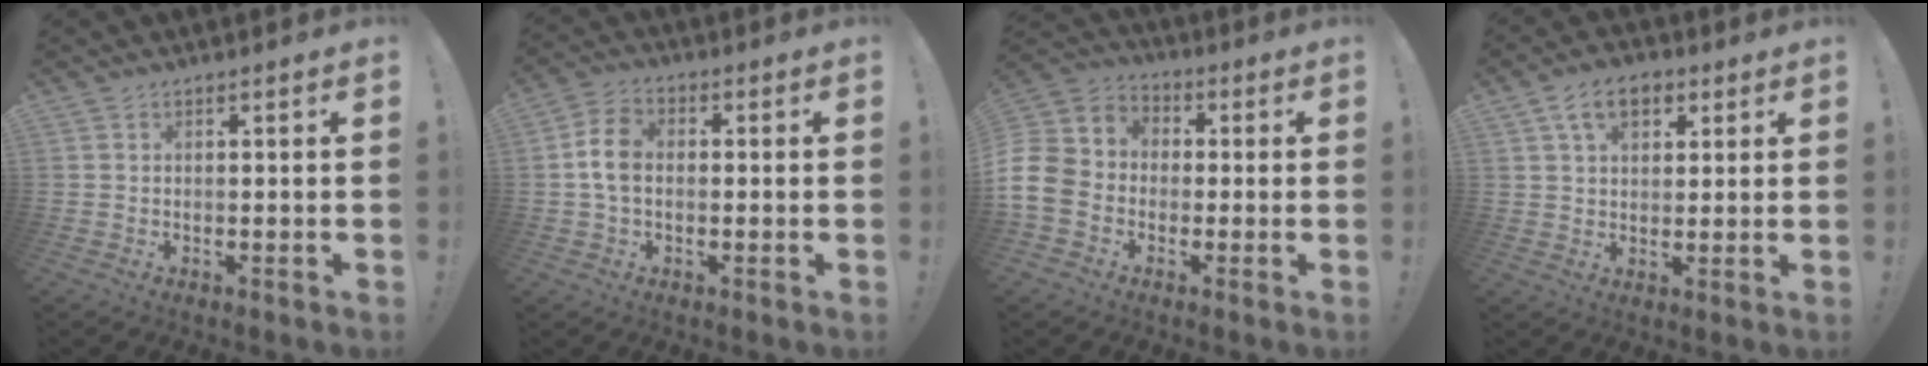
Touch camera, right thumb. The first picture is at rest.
{"total": 7.9, "force": [-0.5, 5.3, 5.8], "torque": [-0.097, 0.012, -0.005]}
{"total": 11.5, "force": [-3.8, 9.6, 5.2], "torque": [-0.092, 0.030, -0.067]}
{"total": 9.3, "force": [4.0, 6.1, 5.8], "torque": [-0.083, 0.005, 0.072]}